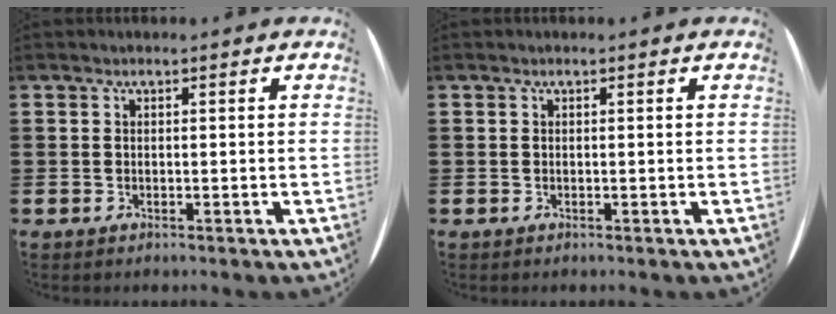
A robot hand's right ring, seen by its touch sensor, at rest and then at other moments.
{"total": 0.0}